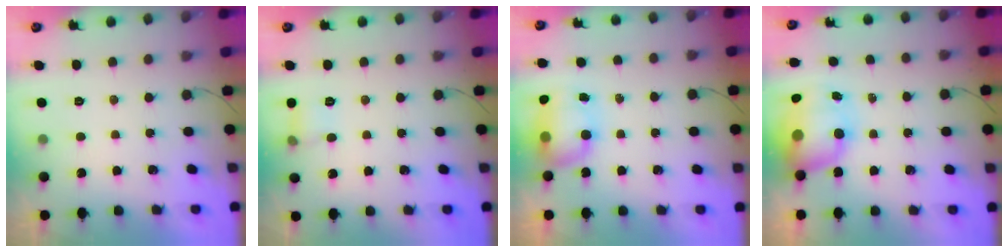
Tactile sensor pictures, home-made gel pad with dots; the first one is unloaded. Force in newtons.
{"total": 6.7, "press": 6.5, "slide": 1.5}
{"total": 10.5, "press": 8.5, "slide": 6.1}
{"total": 11.8, "press": 11.4, "slide": 2.9}